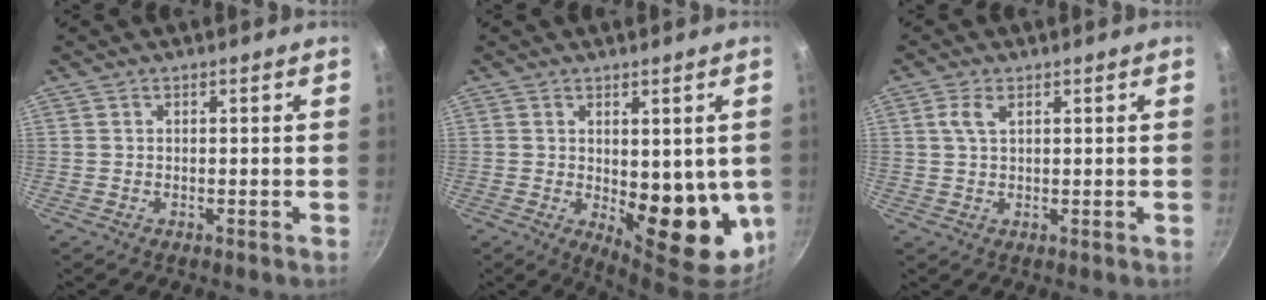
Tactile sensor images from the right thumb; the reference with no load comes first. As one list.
[{"total": 15.2, "force": [-1.0, 7.4, 13.3], "torque": [-0.137, -0.033, 0.003]}, {"total": 2.9, "force": [1.2, 1.5, 2.2], "torque": [-0.043, 0.000, 0.022]}]